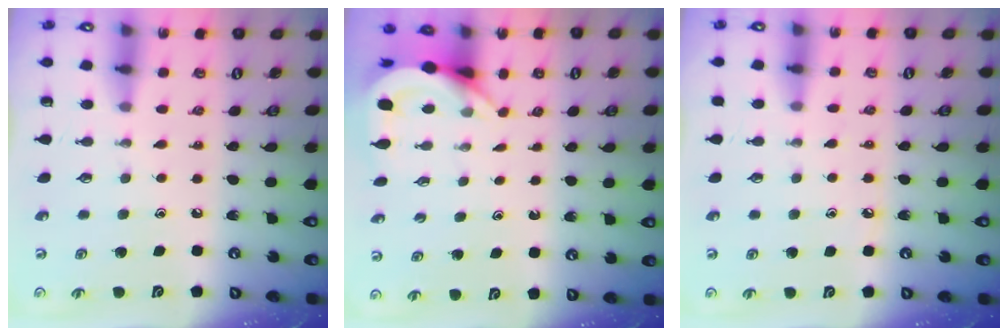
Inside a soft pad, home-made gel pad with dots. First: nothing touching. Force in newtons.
{"total": 4.4, "press": 4.4, "slide": 0.2}
{"total": 4.3, "press": 4.2, "slide": 0.6}